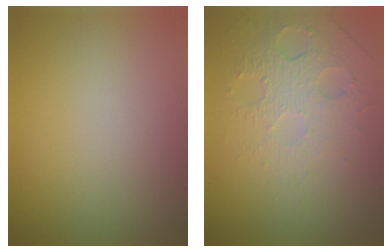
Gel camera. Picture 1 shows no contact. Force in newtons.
{"total": 5.0, "press": 3.3, "slide": 3.8}